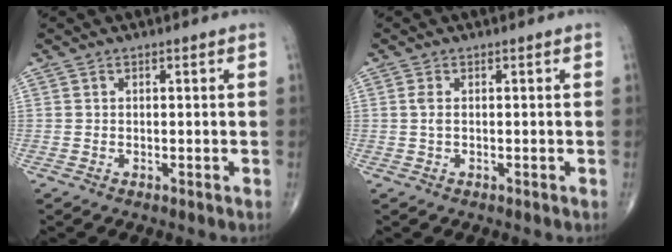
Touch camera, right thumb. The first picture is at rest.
{"total": 1.3, "force": [0.2, 0.5, 1.2], "torque": [-0.033, 0.002, 0.005]}